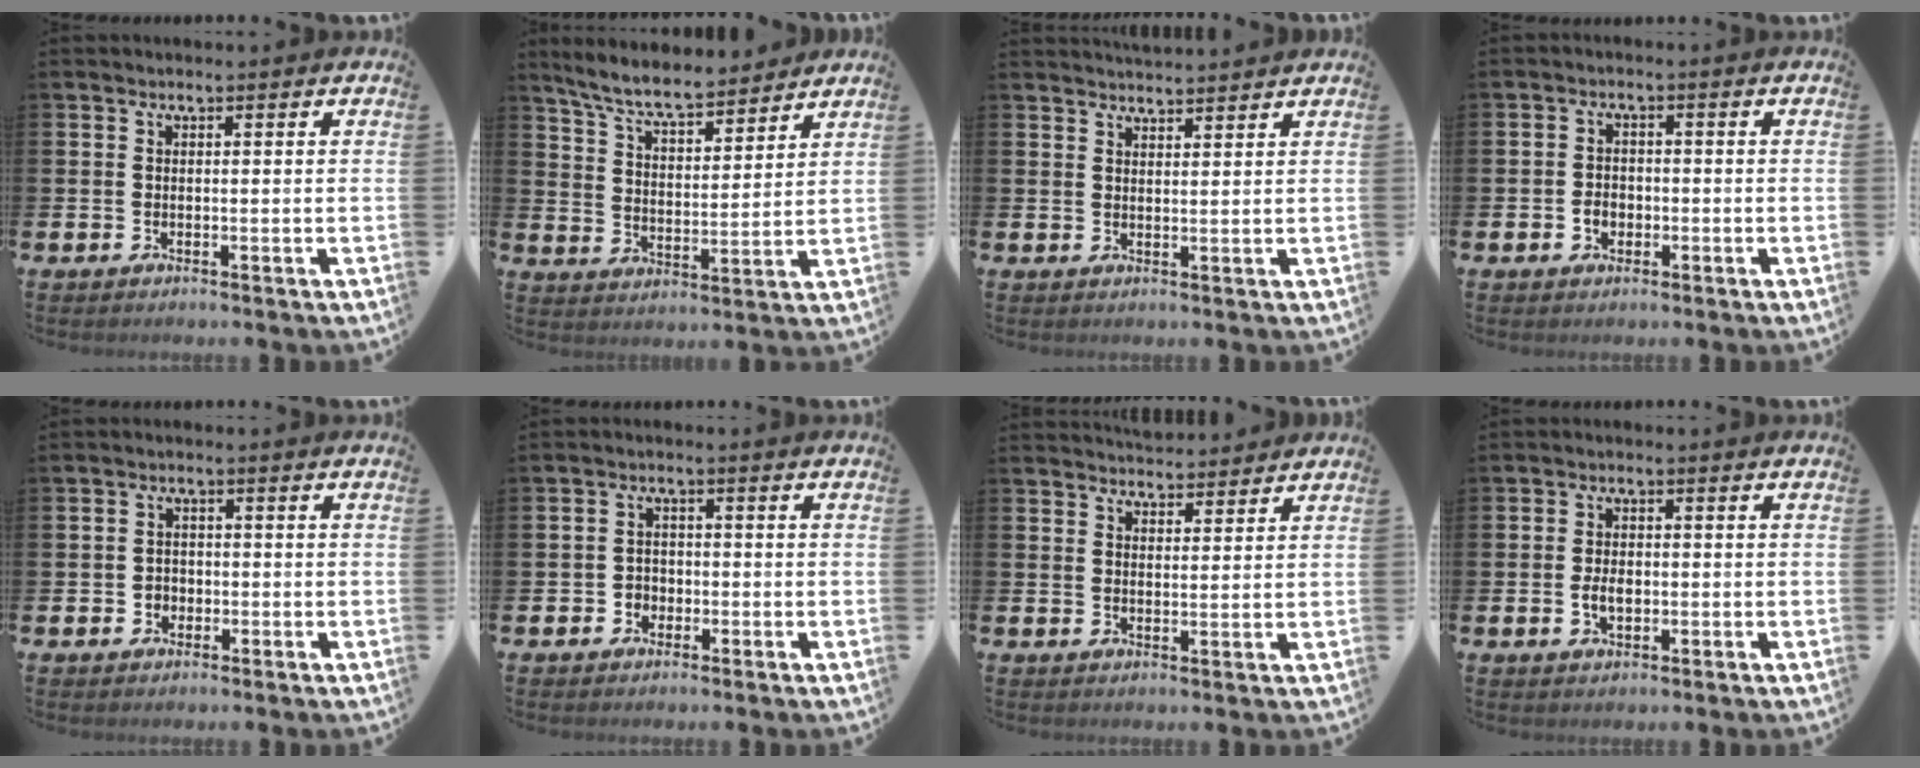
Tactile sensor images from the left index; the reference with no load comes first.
{"total": 7.4, "force": [6.9, 1.2, 2.6], "torque": [-0.075, -0.041, 0.120]}
{"total": 2.9, "force": [2.9, 0.0, 0.0], "torque": [-0.001, -0.016, 0.053]}
{"total": 2.2, "force": [-0.7, 1.7, 1.1], "torque": [-0.009, -0.002, -0.020]}
{"total": 1.8, "force": [-0.5, 1.7, 0.3], "torque": [-0.004, 0.004, -0.016]}
{"total": 2.0, "force": [-1.0, 1.7, 0.3], "torque": [-0.004, 0.003, -0.025]}
{"total": 3.9, "force": [3.9, 0.4, -0.2], "torque": [0.002, -0.022, 0.072]}
{"total": 2.6, "force": [-0.3, 1.6, 2.0], "torque": [-0.016, -0.005, -0.012]}